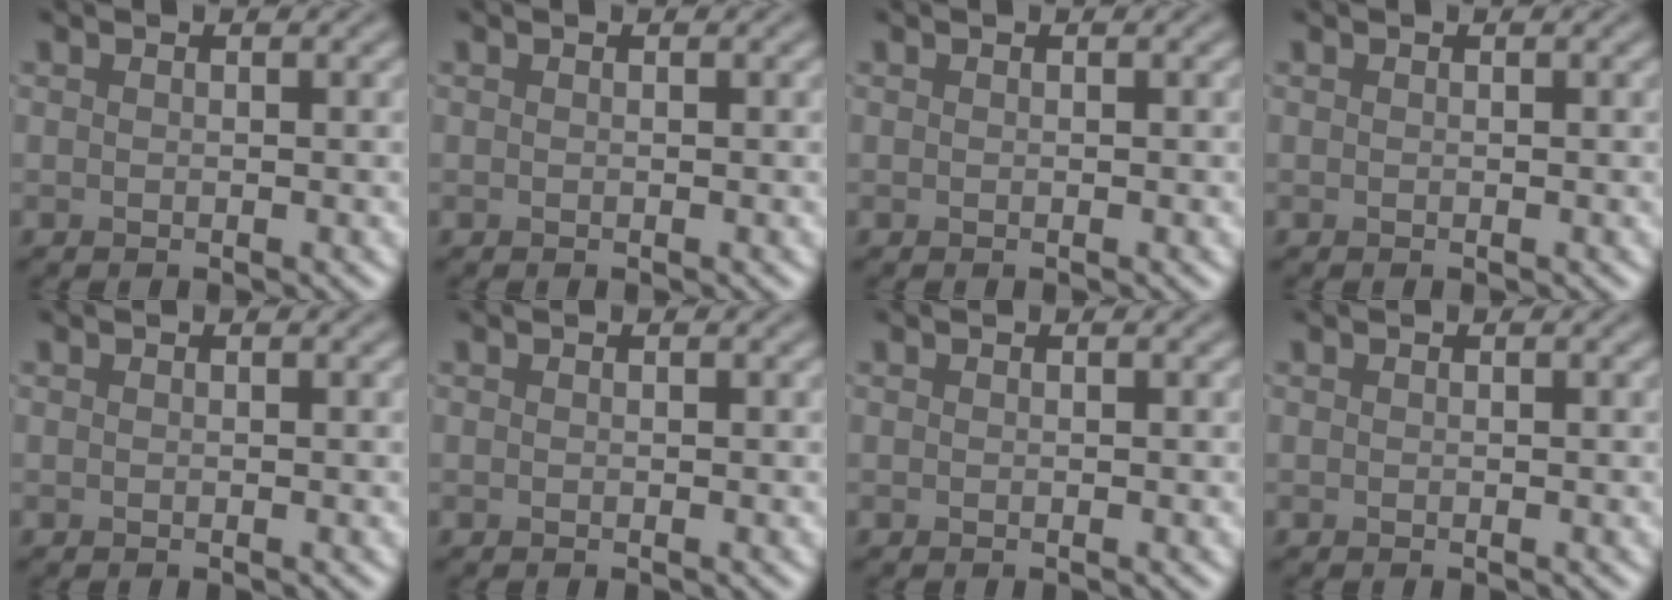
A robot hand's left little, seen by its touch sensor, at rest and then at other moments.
{"total": 0.0}
{"total": 0.0}
{"total": 0.0}
{"total": 0.0}
{"total": 0.0}
{"total": 0.0}
{"total": 0.0}